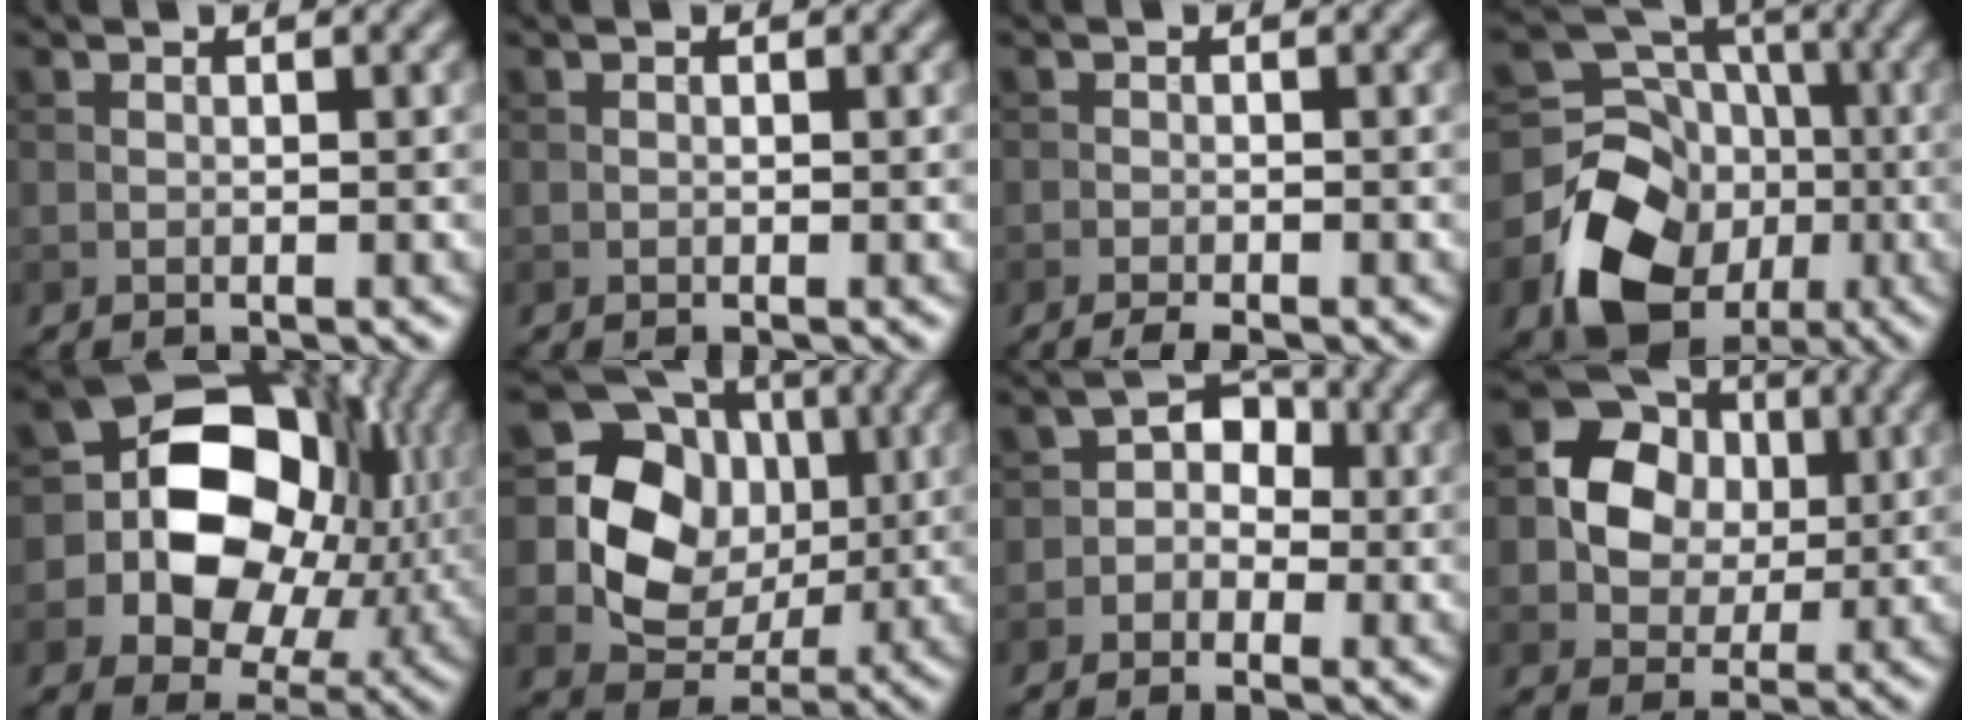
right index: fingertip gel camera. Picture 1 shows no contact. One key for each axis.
{"total": 0.0}
{"total": 1.6, "fx": -1.2, "fy": 0.4, "fz": 0.9, "tx": -0.016, "ty": -0.002, "tz": -0.025}
{"total": 13.0, "fx": -4.4, "fy": 10.7, "fz": 5.9, "tx": -0.095, "ty": -0.032, "tz": -0.071}
{"total": 14.7, "fx": 1.4, "fy": 11.7, "fz": 8.8, "tx": -0.153, "ty": 0.006, "tz": 0.023}
{"total": 9.5, "fx": 0.7, "fy": 8.2, "fz": 4.9, "tx": -0.064, "ty": -0.005, "tz": 0.000}
{"total": 2.9, "fx": -0.8, "fy": 2.4, "fz": 1.3, "tx": 0.010, "ty": 0.010, "tz": -0.027}
{"total": 9.5, "fx": 2.1, "fy": 8.4, "fz": 4.1, "tx": -0.069, "ty": 0.025, "tz": 0.035}